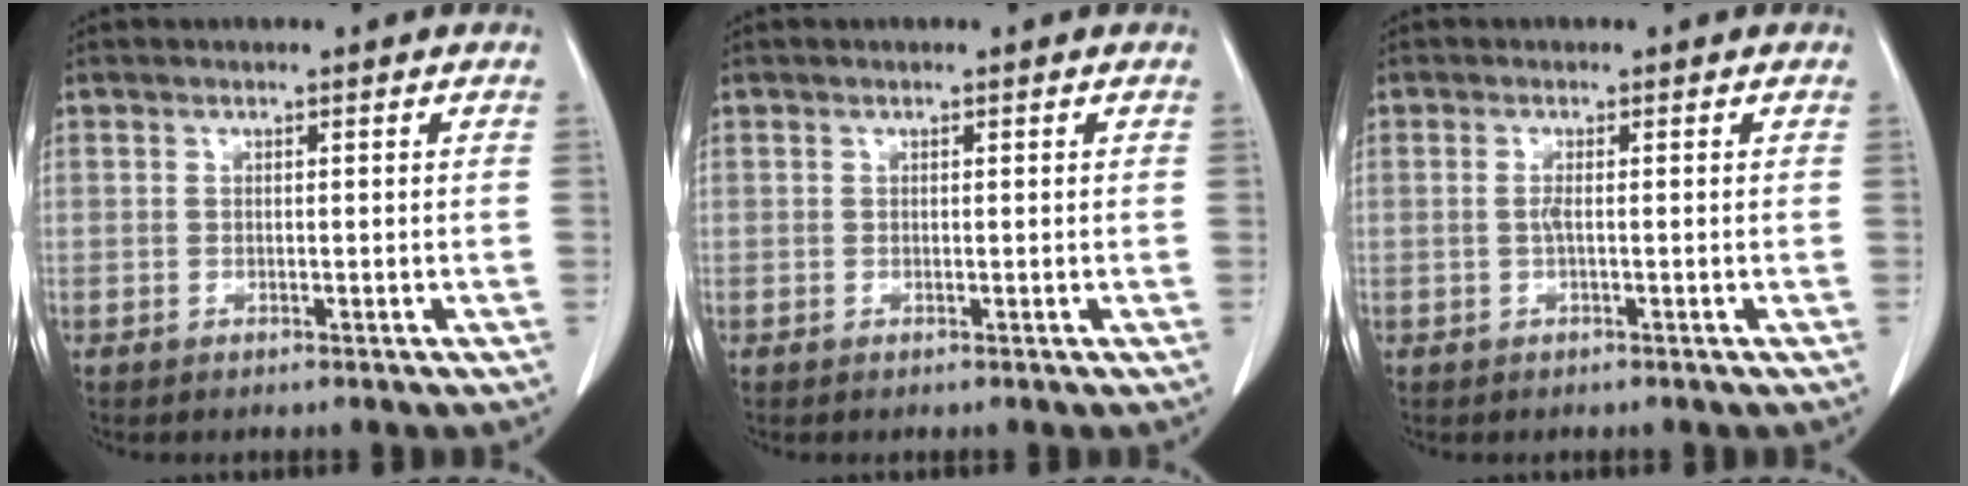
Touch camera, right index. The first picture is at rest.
{"total": 0.0}
{"total": 1.1, "force": [-0.2, -0.1, 1.1], "torque": [-0.026, -0.001, -0.004]}